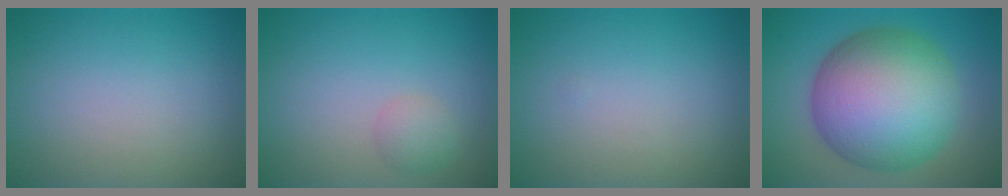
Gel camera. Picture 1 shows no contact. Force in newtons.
{"total": 1.5, "press": 1.5, "slide": 0.1}
{"total": 0.0}
{"total": 15.0, "press": 15.0, "slide": 0.3}